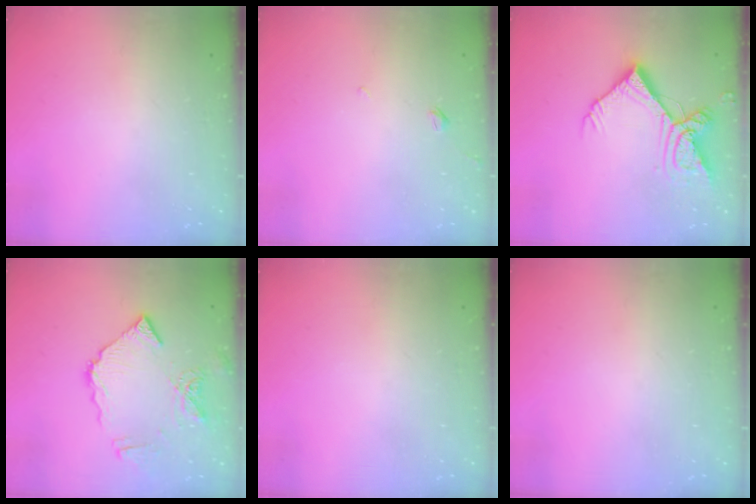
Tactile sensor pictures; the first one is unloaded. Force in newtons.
{"total": 2.0, "press": 1.9, "slide": 0.5}
{"total": 15.0, "press": 15.0, "slide": 1.6}
{"total": 12.6, "press": 12.5, "slide": 1.6}
{"total": 0.0}
{"total": 0.0}